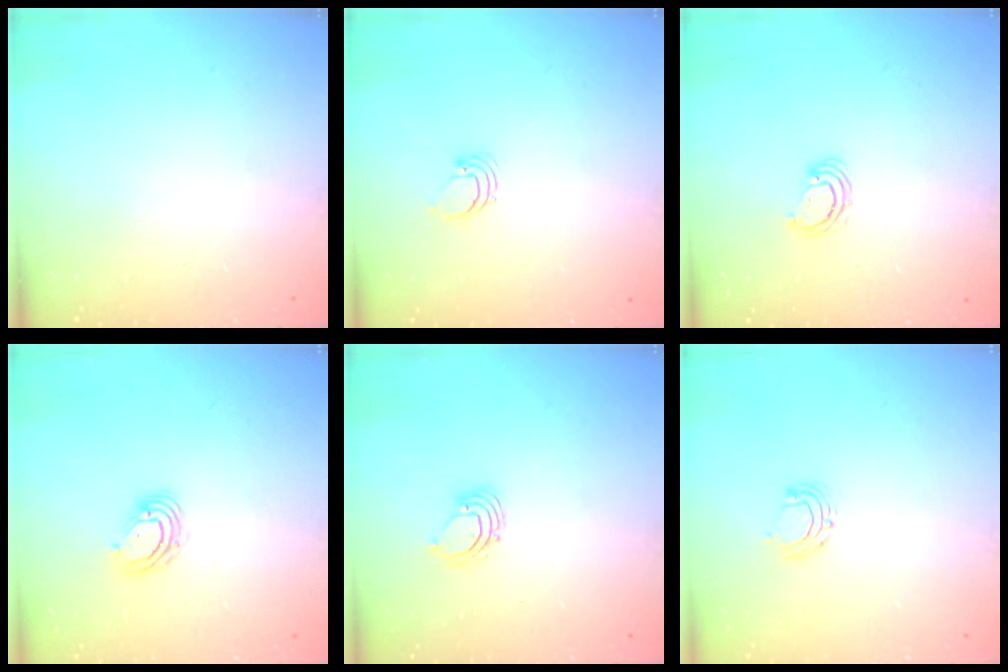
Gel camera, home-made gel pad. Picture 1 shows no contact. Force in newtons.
{"total": 1.7, "press": 1.7, "slide": 0.1}
{"total": 3.3, "press": 3.3, "slide": 0.2}
{"total": 6.2, "press": 6.1, "slide": 1.0}
{"total": 2.6, "press": 2.6, "slide": 0.2}
{"total": 6.6, "press": 6.5, "slide": 0.7}